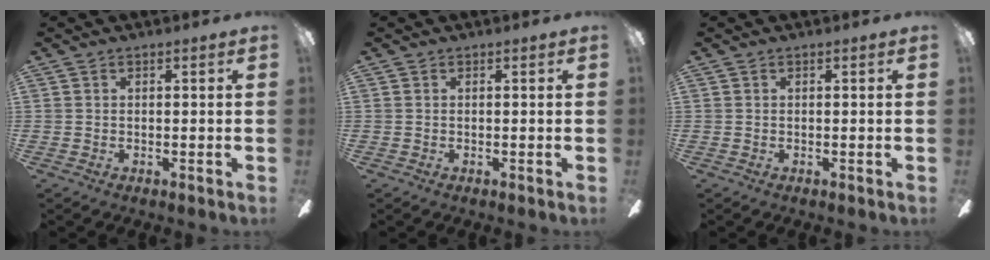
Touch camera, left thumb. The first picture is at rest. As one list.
[{"total": 0.0}, {"total": 0.0}]